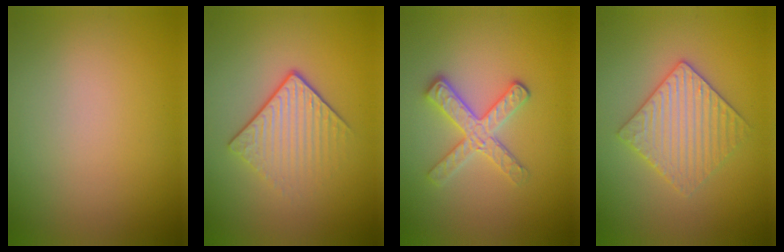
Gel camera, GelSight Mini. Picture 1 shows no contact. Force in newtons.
{"total": 4.2, "press": 2.7, "slide": 3.2}
{"total": 3.1, "press": 2.9, "slide": 1.2}
{"total": 3.5, "press": 3.4, "slide": 0.7}